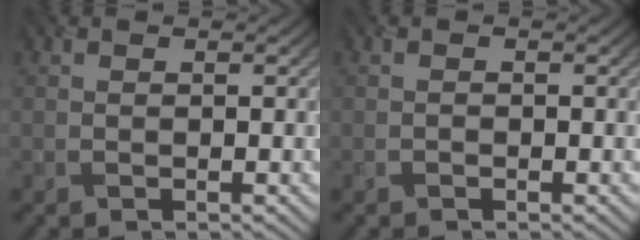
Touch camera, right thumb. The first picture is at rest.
{"total": 0.7, "force": [-0.5, 0.4, 0.0], "torque": [0.001, -0.008, -0.007]}